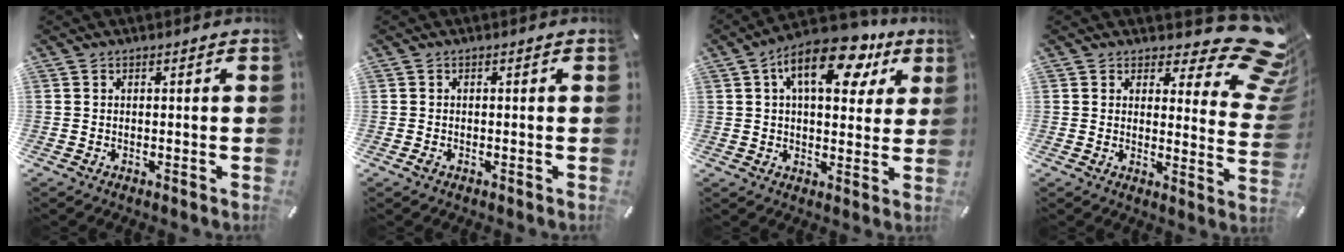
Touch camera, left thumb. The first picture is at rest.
{"total": 0.7, "force": [-0.3, 0.4, 0.5], "torque": [-0.008, -0.002, -0.006]}
{"total": 15.9, "force": [7.4, 8.3, 11.4], "torque": [-0.164, -0.026, 0.121]}
{"total": 14.0, "force": [8.7, 5.6, 9.4], "torque": [-0.109, -0.077, 0.147]}